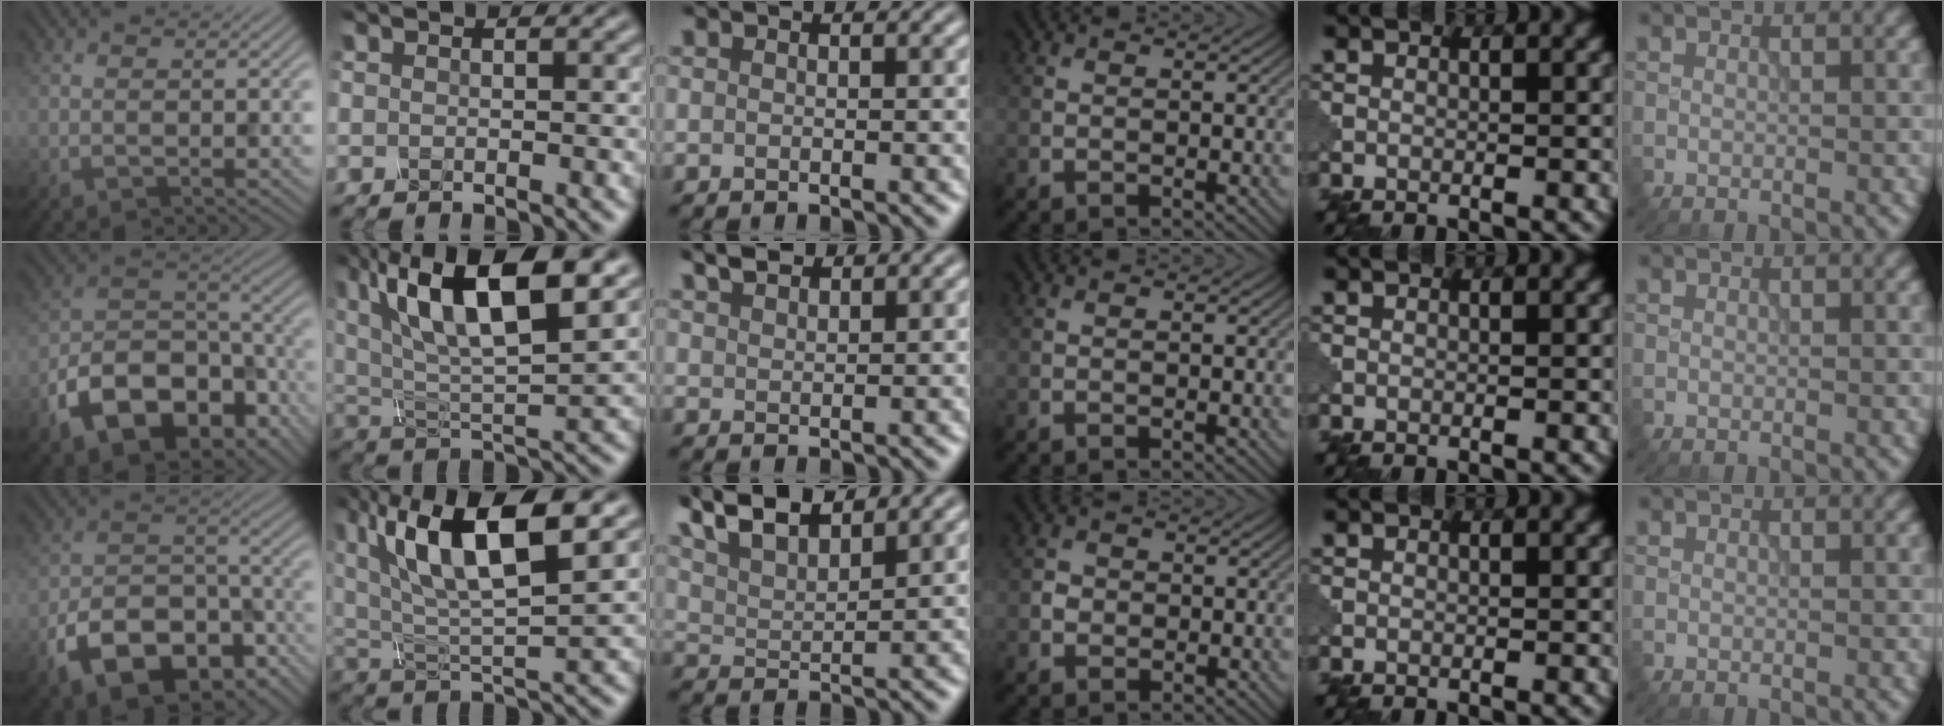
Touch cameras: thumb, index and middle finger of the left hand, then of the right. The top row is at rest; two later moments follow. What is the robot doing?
{"motion": "shake", "object": "sieve"}